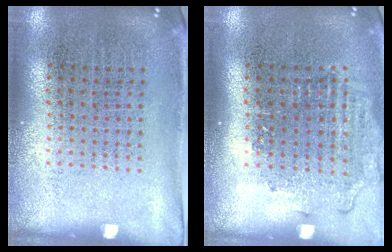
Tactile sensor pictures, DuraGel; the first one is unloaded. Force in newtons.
{"total": 1.3, "press": 1.1, "slide": 0.6}